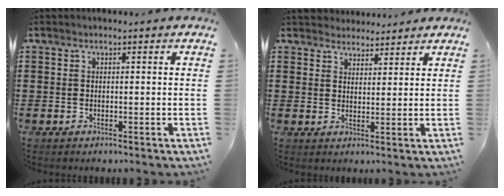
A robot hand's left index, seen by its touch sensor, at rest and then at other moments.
{"total": 3.0, "force": [2.9, 0.9, -0.4], "torque": [-0.003, -0.003, 0.055]}